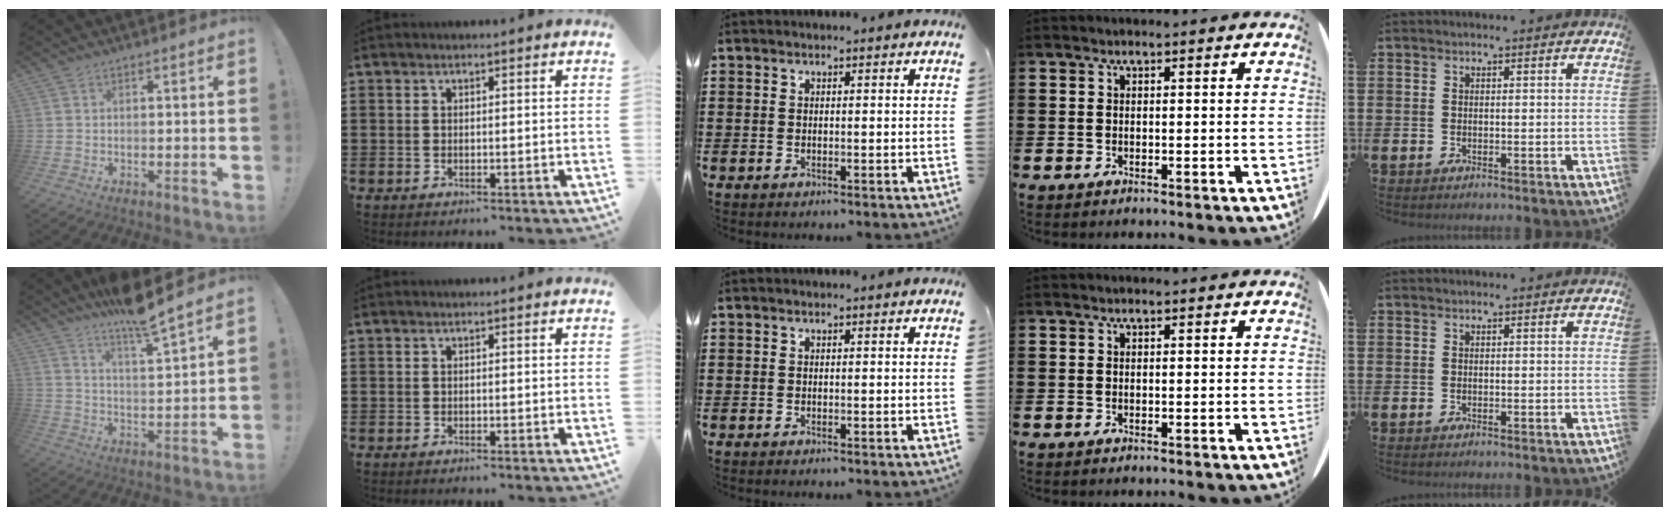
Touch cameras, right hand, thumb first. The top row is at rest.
{"thumb": {"total": 10.1, "force": [8.6, -0.3, 5.2], "torque": [-0.092, -0.062, 0.141]}}